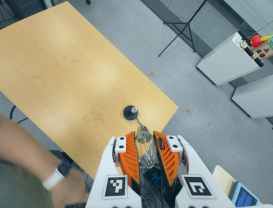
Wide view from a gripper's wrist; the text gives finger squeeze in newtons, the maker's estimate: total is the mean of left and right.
{"total": 19.9, "left": 21.5, "right": 18.4}